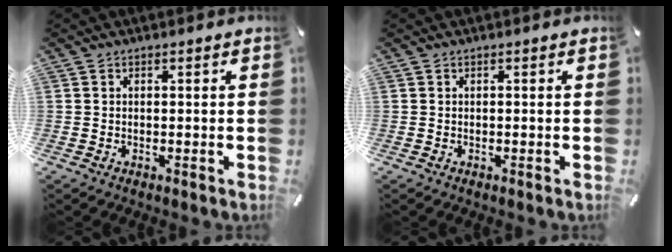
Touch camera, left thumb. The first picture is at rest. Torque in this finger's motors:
{"motor_torque": [-0.02, -0.01, 0.01, -0.01, 0.00]}